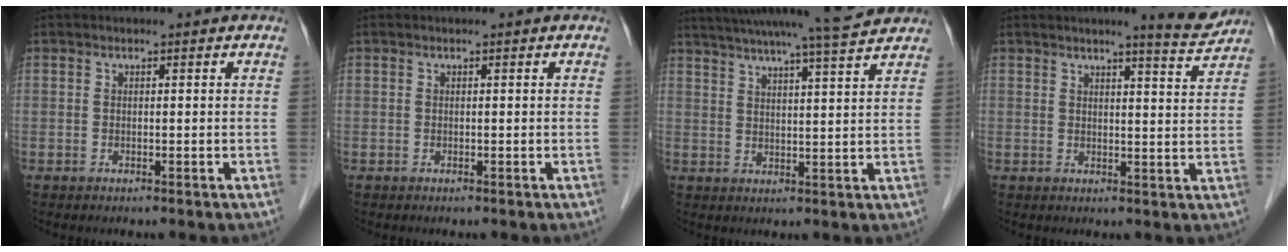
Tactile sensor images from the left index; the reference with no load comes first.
{"total": 0.0}
{"total": 13.9, "force": [12.7, -1.0, 5.6], "torque": [-0.102, -0.003, 0.177]}
{"total": 4.9, "force": [4.5, -0.4, 1.8], "torque": [-0.033, -0.023, 0.053]}